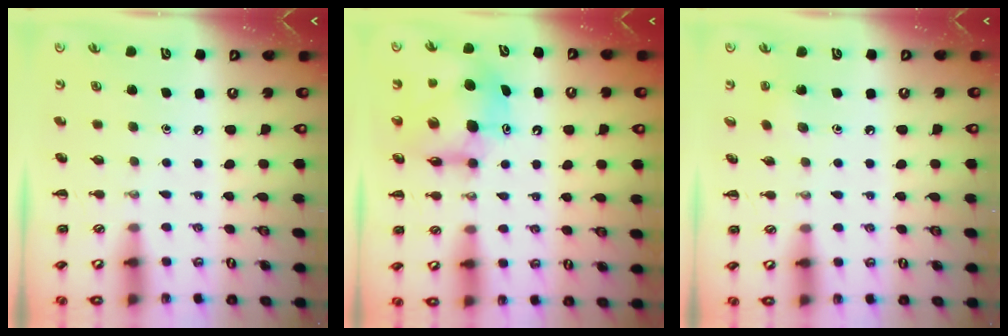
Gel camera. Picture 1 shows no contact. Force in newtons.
{"total": 9.4, "press": 9.1, "slide": 2.2}
{"total": 4.7, "press": 4.5, "slide": 1.3}